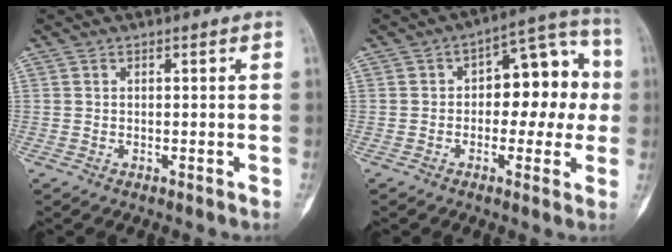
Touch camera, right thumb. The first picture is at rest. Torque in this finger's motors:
{"motor_torque": [0.15, 0.16, 0.30, 0.29, 0.03]}